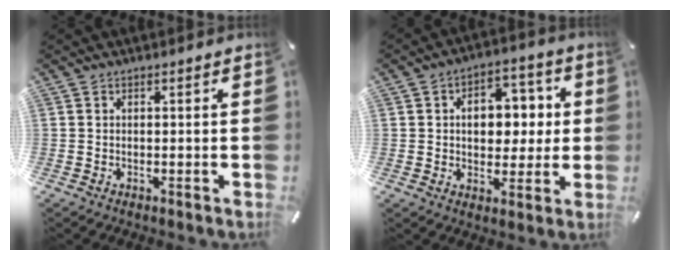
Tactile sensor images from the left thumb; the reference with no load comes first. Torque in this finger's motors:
{"motor_torque": [1.48, 2.09, 0.64, -0.20, 0.07]}